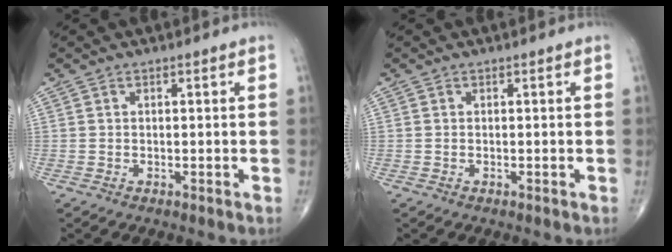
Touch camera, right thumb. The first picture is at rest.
{"total": 0.0}